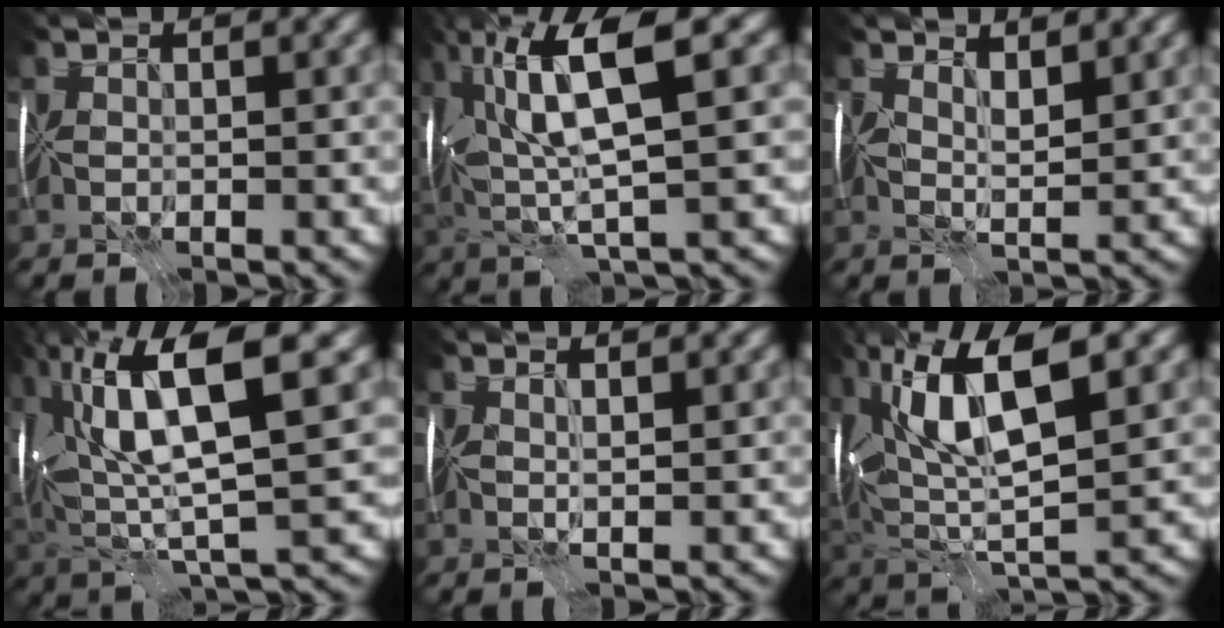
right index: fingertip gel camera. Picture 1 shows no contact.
{"total": 9.7, "force": [2.0, 2.5, 9.2], "torque": [-0.180, 0.013, 0.034]}
{"total": 2.4, "force": [1.4, 0.9, 1.7], "torque": [-0.031, -0.007, 0.021]}
{"total": 12.0, "force": [3.2, 3.6, 11.0], "torque": [-0.221, 0.013, 0.056]}
{"total": 0.8, "force": [0.3, -0.1, 0.7], "torque": [-0.011, -0.005, 0.003]}
{"total": 10.6, "force": [2.8, 3.8, 9.5], "torque": [-0.176, 0.010, 0.044]}